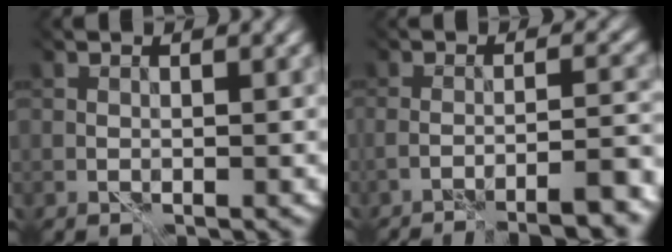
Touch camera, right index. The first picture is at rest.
{"total": 5.2, "force": [-3.8, 0.4, 3.6], "torque": [-0.040, 0.003, -0.060]}